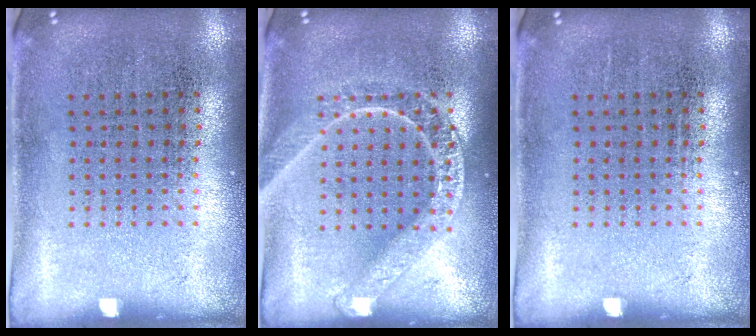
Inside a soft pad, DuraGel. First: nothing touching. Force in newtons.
{"total": 2.8, "press": 2.8, "slide": 0.4}
{"total": 0.0}